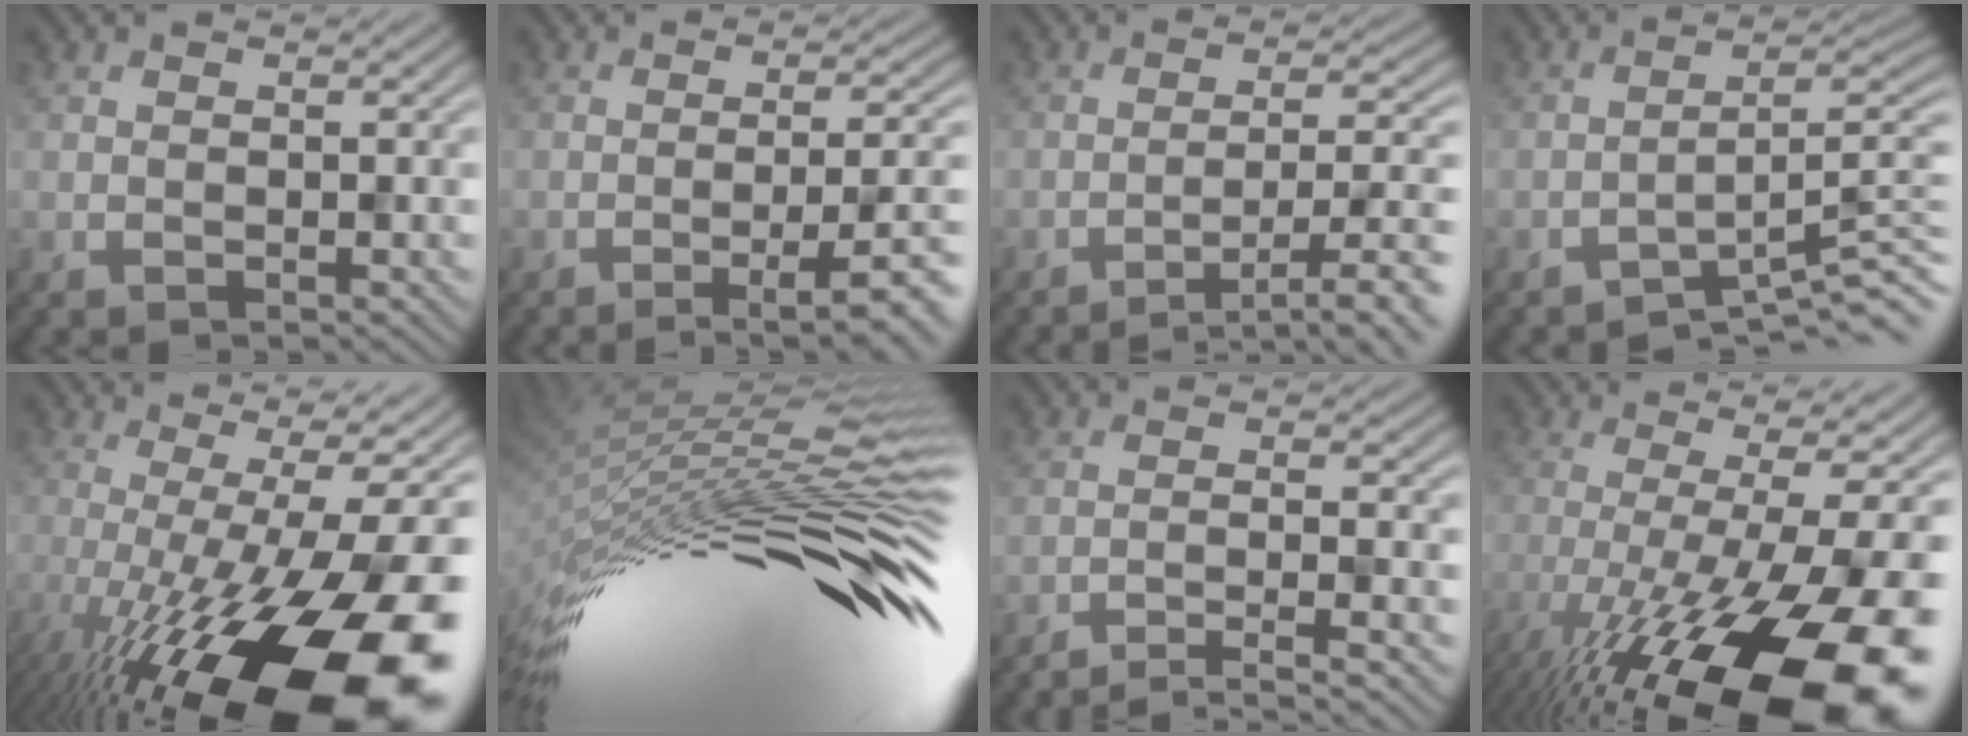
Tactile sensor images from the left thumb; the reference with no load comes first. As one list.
[{"total": 7.2, "force": [-3.4, 1.5, 6.2], "torque": [-0.096, -0.006, -0.044]}, {"total": 8.9, "force": [-6.0, 1.8, 6.3], "torque": [-0.092, 0.010, -0.075]}, {"total": 7.9, "force": [-5.9, 0.9, 5.2], "torque": [-0.065, 0.010, -0.087]}, {"total": 20.2, "force": [-7.5, 6.2, 17.6], "torque": [-0.263, -0.029, -0.112]}, {"total": 16.2, "force": [-1.1, 3.3, 15.9], "torque": [-0.286, 0.000, -0.014]}, {"total": 5.9, "force": [-5.1, 0.5, 3.0], "torque": [-0.047, 0.015, -0.080]}, {"total": 18.6, "force": [-8.5, 4.8, 15.9], "torque": [-0.256, -0.027, -0.137]}]